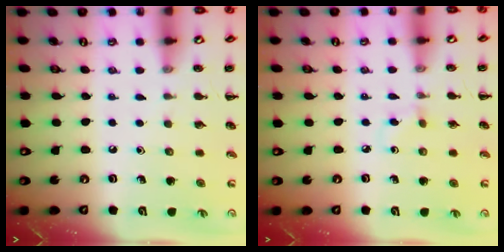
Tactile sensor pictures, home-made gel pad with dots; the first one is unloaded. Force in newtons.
{"total": 2.0, "press": 1.7, "slide": 1.0}